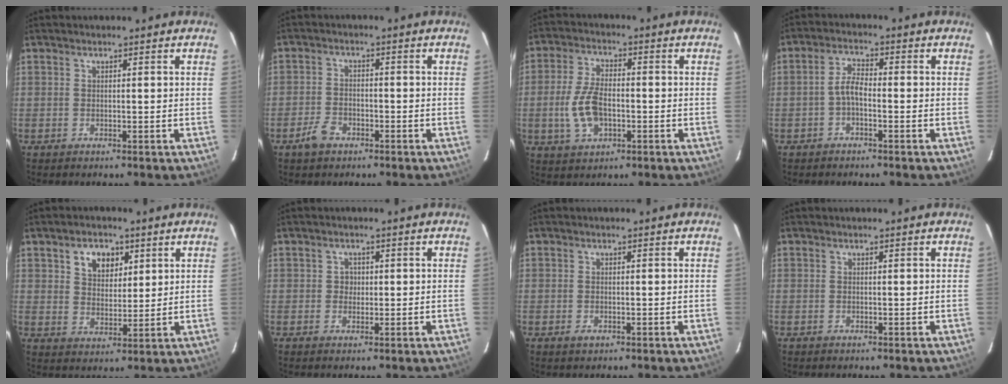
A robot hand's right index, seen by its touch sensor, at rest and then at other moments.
{"total": 4.7, "force": [-3.1, 2.7, 2.2], "torque": [-0.058, 0.001, -0.054]}
{"total": 8.8, "force": [-2.0, 4.9, 7.1], "torque": [-0.153, 0.001, -0.032]}
{"total": 3.0, "force": [-1.5, 1.1, 2.4], "torque": [-0.054, 0.012, -0.032]}
{"total": 6.8, "force": [3.3, 4.7, 3.7], "torque": [-0.058, 0.011, 0.060]}
{"total": 1.7, "force": [-0.1, 1.7, 0.2], "torque": [0.000, 0.004, -0.002]}
{"total": 1.2, "force": [-0.6, 0.9, 0.6], "torque": [-0.011, -0.003, -0.011]}
{"total": 0.0}